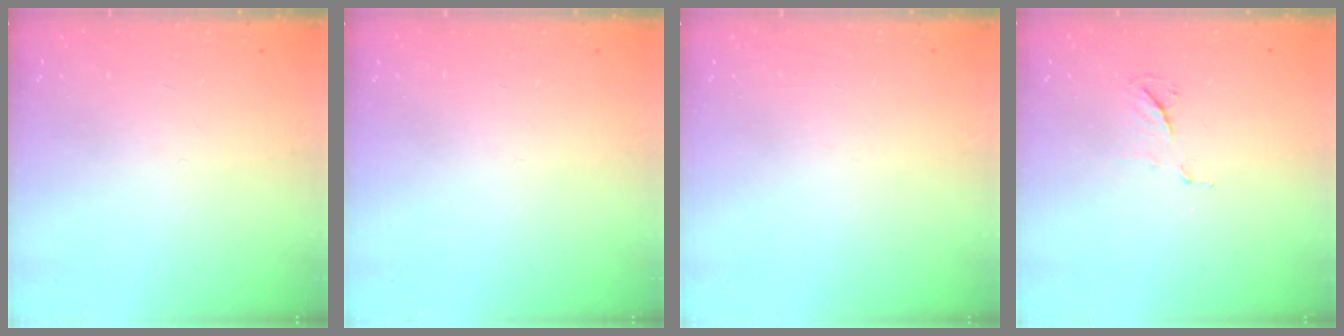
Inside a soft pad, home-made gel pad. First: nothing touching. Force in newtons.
{"total": 0.0}
{"total": 0.0}
{"total": 6.0, "press": 6.0, "slide": 0.7}